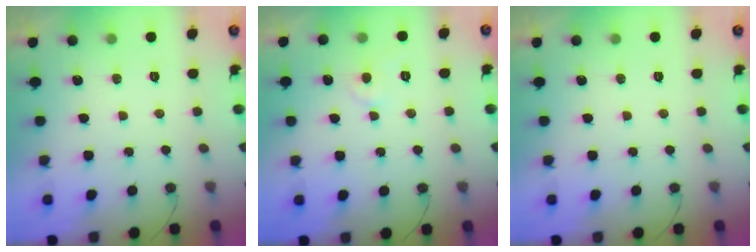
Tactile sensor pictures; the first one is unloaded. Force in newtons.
{"total": 3.5, "press": 3.5, "slide": 0.3}
{"total": 0.0}